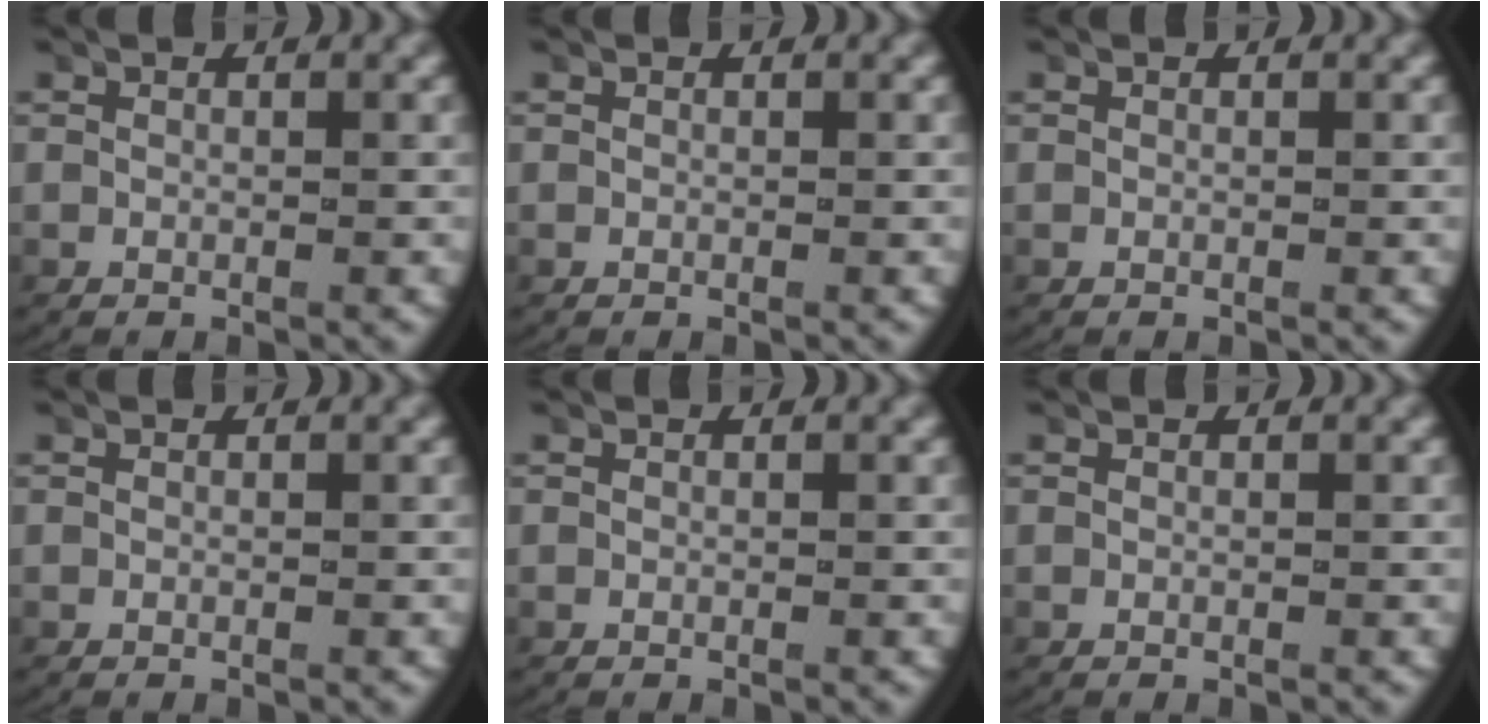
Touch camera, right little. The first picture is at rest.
{"total": 0.0}
{"total": 0.0}
{"total": 0.0}
{"total": 0.0}
{"total": 0.0}